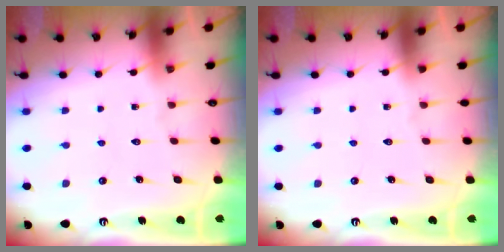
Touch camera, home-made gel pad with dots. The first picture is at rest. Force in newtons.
{"total": 0.0}